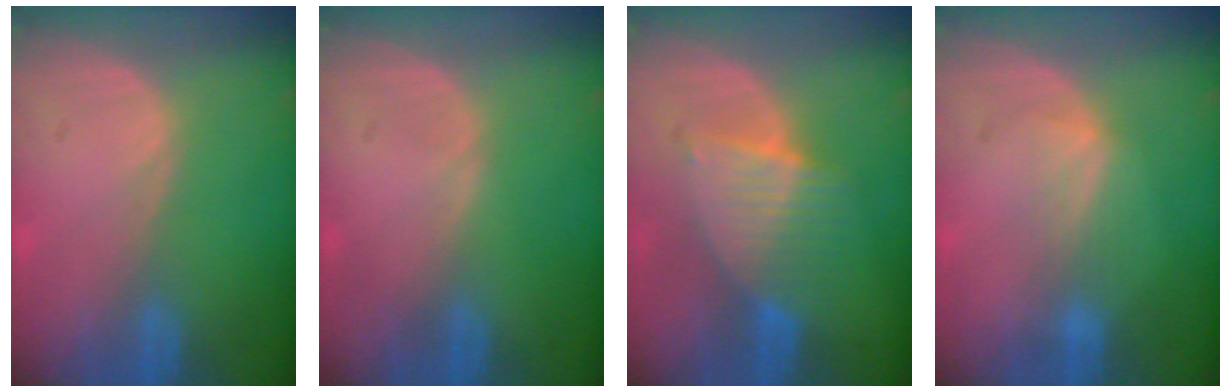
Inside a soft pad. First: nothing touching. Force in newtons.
{"total": 0.0}
{"total": 6.3, "press": 6.2, "slide": 1.0}
{"total": 2.7, "press": 2.7, "slide": 0.4}